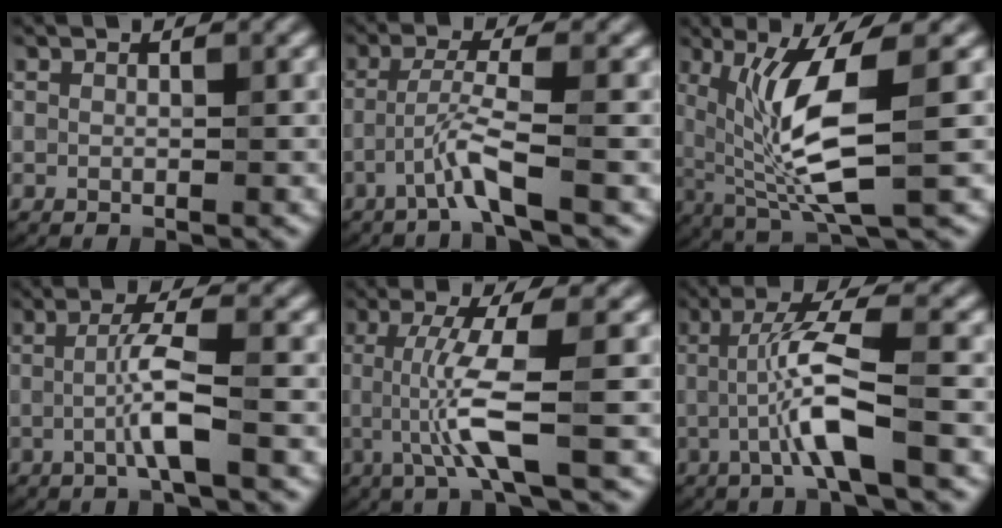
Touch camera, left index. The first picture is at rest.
{"total": 3.3, "force": [-1.7, -0.2, 2.8], "torque": [-0.059, 0.009, -0.043]}
{"total": 8.2, "force": [0.9, 2.0, 7.9], "torque": [-0.153, -0.013, 0.024]}
{"total": 3.6, "force": [-0.8, 0.2, 3.5], "torque": [-0.068, 0.005, -0.021]}
{"total": 5.2, "force": [-0.5, 0.7, 5.1], "torque": [-0.109, -0.002, -0.009]}
{"total": 5.3, "force": [-1.1, 0.4, 5.1], "torque": [-0.102, 0.012, -0.026]}